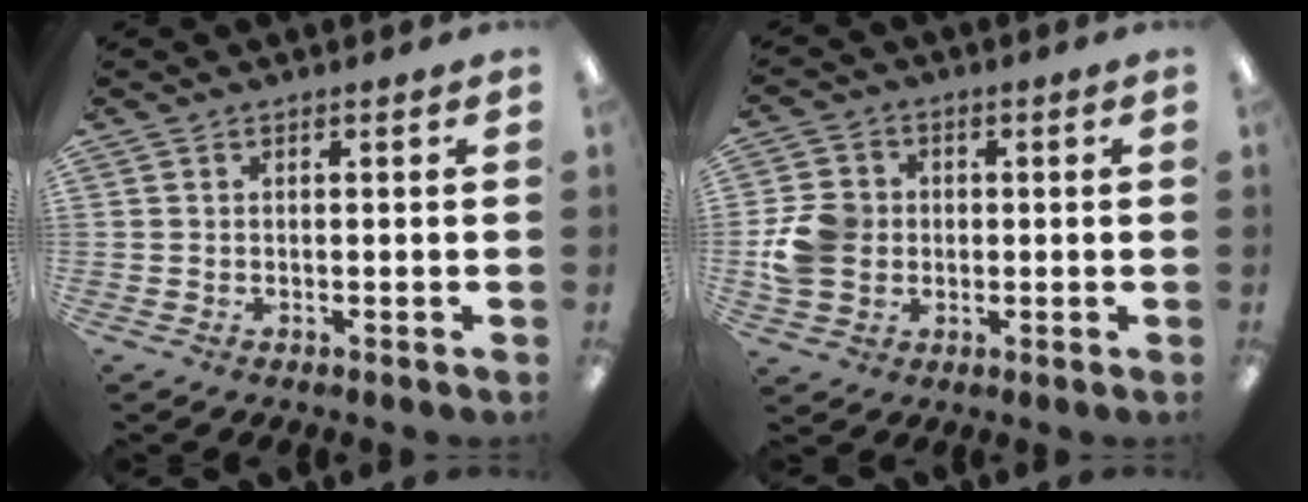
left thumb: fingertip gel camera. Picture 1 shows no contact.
{"total": 8.7, "force": [-0.3, 7.7, 3.9], "torque": [-0.069, 0.015, -0.003]}